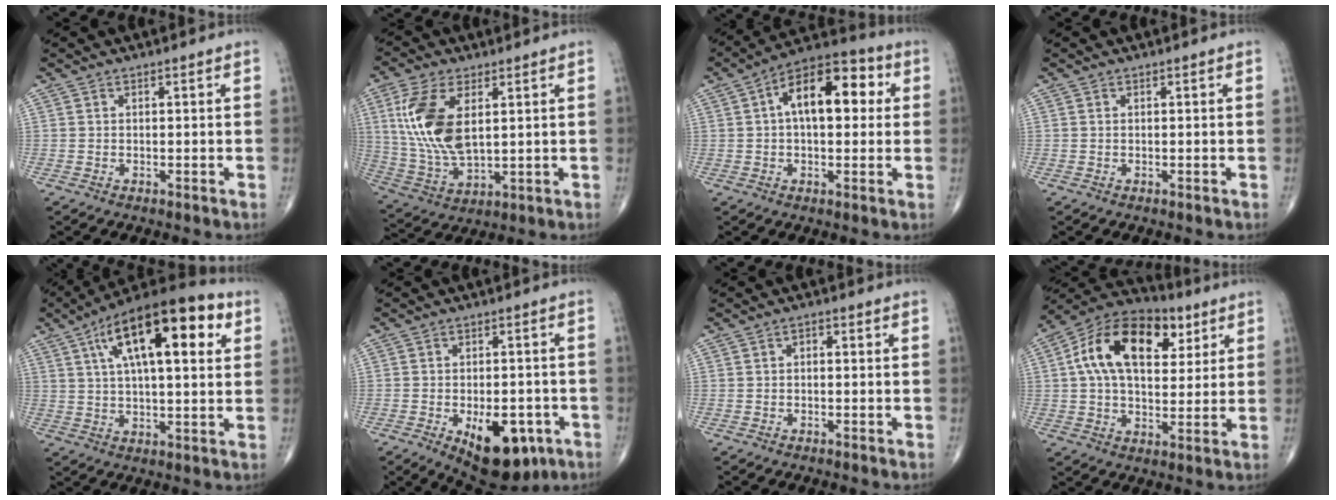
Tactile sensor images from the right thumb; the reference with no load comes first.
{"total": 14.4, "force": [3.6, 7.2, 12.0], "torque": [-0.254, -0.013, 0.080]}
{"total": 14.4, "force": [2.7, 7.5, 11.9], "torque": [-0.166, 0.032, 0.032]}
{"total": 0.0}
{"total": 21.0, "force": [7.8, 7.8, 17.8], "torque": [-0.279, 0.007, 0.118]}
{"total": 14.1, "force": [-6.0, 7.4, 10.4], "torque": [-0.125, 0.010, -0.071]}
{"total": 1.1, "force": [0.0, 0.7, 0.9], "torque": [-0.009, 0.006, -0.006]}
{"total": 19.4, "force": [6.2, 11.6, 14.3], "torque": [-0.216, 0.006, 0.093]}